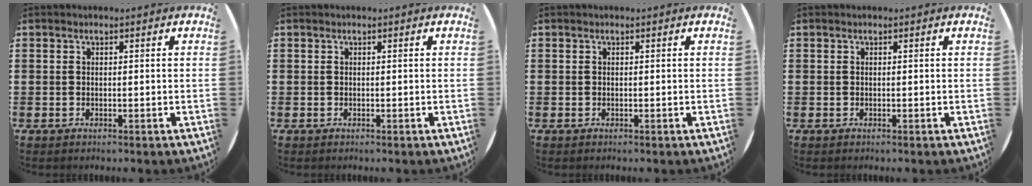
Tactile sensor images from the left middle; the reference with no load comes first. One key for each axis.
{"total": 0.0}
{"total": 0.0}
{"total": 0.0}